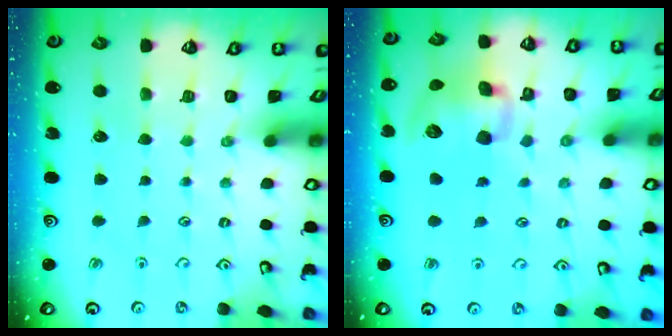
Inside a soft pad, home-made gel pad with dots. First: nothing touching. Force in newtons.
{"total": 13.7, "press": 13.5, "slide": 2.4}